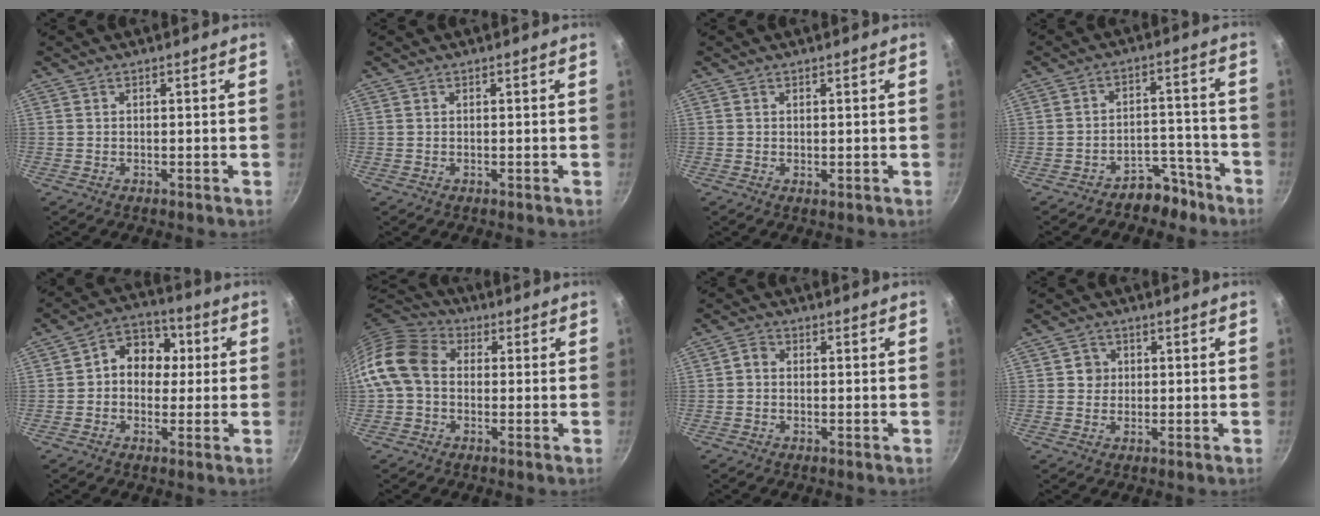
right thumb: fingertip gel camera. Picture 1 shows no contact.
{"total": 0.0}
{"total": 0.5, "force": [0.3, 0.3, 0.4], "torque": [-0.003, -0.007, 0.002]}
{"total": 7.0, "force": [-5.4, 4.0, 2.0], "torque": [0.015, 0.073, -0.071]}
{"total": 9.2, "force": [0.7, 7.5, 5.1], "torque": [-0.029, 0.020, -0.009]}
{"total": 11.2, "force": [0.0, 8.6, 7.1], "torque": [-0.117, 0.027, -0.023]}
{"total": 1.8, "force": [-0.4, 1.4, 1.0], "torque": [-0.021, 0.010, -0.013]}
{"total": 2.7, "force": [0.4, 2.6, 0.6], "torque": [0.006, 0.004, 0.001]}